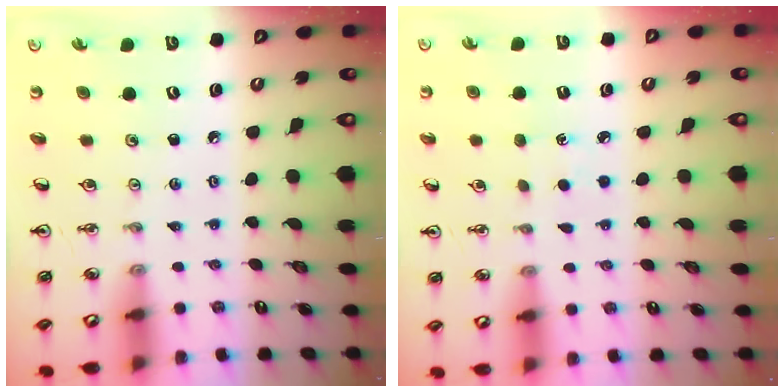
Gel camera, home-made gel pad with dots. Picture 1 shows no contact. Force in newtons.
{"total": 2.4, "press": 2.4, "slide": 0.3}